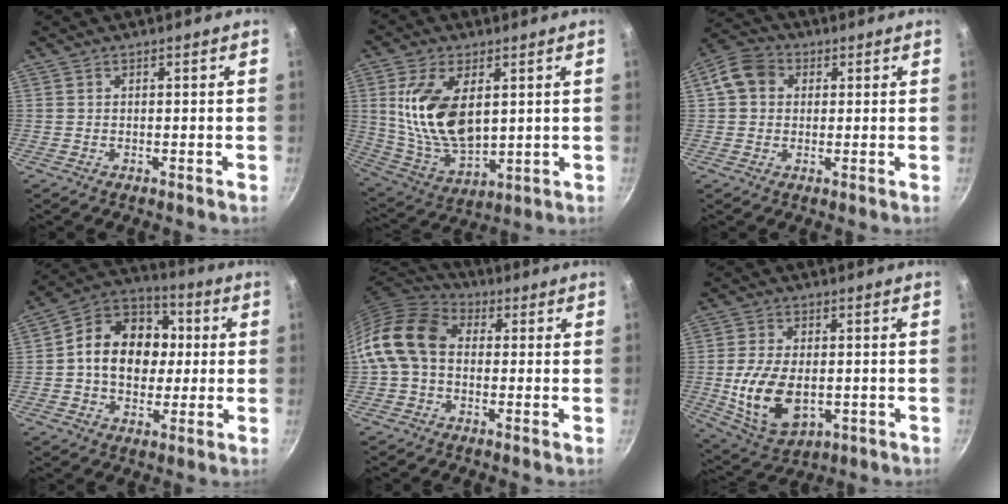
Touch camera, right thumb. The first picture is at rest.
{"total": 16.3, "force": [3.5, 8.9, 13.2], "torque": [-0.239, -0.029, 0.079]}
{"total": 7.3, "force": [1.5, 6.1, 3.7], "torque": [-0.045, 0.013, 0.011]}
{"total": 16.2, "force": [0.6, 12.6, 10.1], "torque": [-0.129, 0.026, -0.007]}
{"total": 13.3, "force": [0.2, 9.9, 9.0], "torque": [-0.150, 0.030, -0.018]}
{"total": 13.7, "force": [-1.8, 8.3, 10.7], "torque": [-0.195, -0.004, -0.020]}